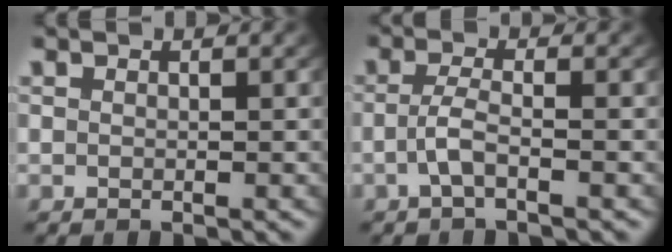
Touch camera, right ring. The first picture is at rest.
{"total": 2.2, "force": [-1.3, 0.0, 1.8], "torque": [-0.041, -0.006, -0.020]}